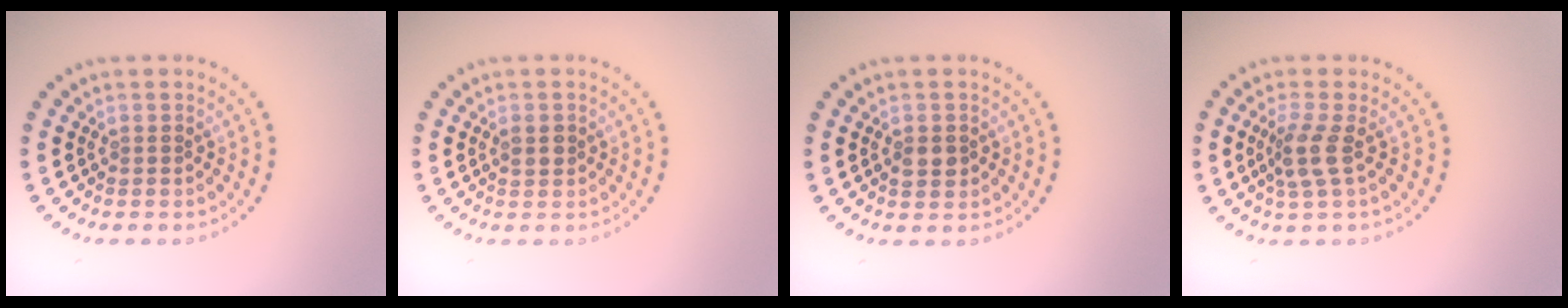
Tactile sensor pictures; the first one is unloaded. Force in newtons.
{"total": 1.3, "press": 1.3, "slide": 0.2}
{"total": 1.7, "press": 1.7, "slide": 0.2}
{"total": 2.5, "press": 2.0, "slide": 1.6}